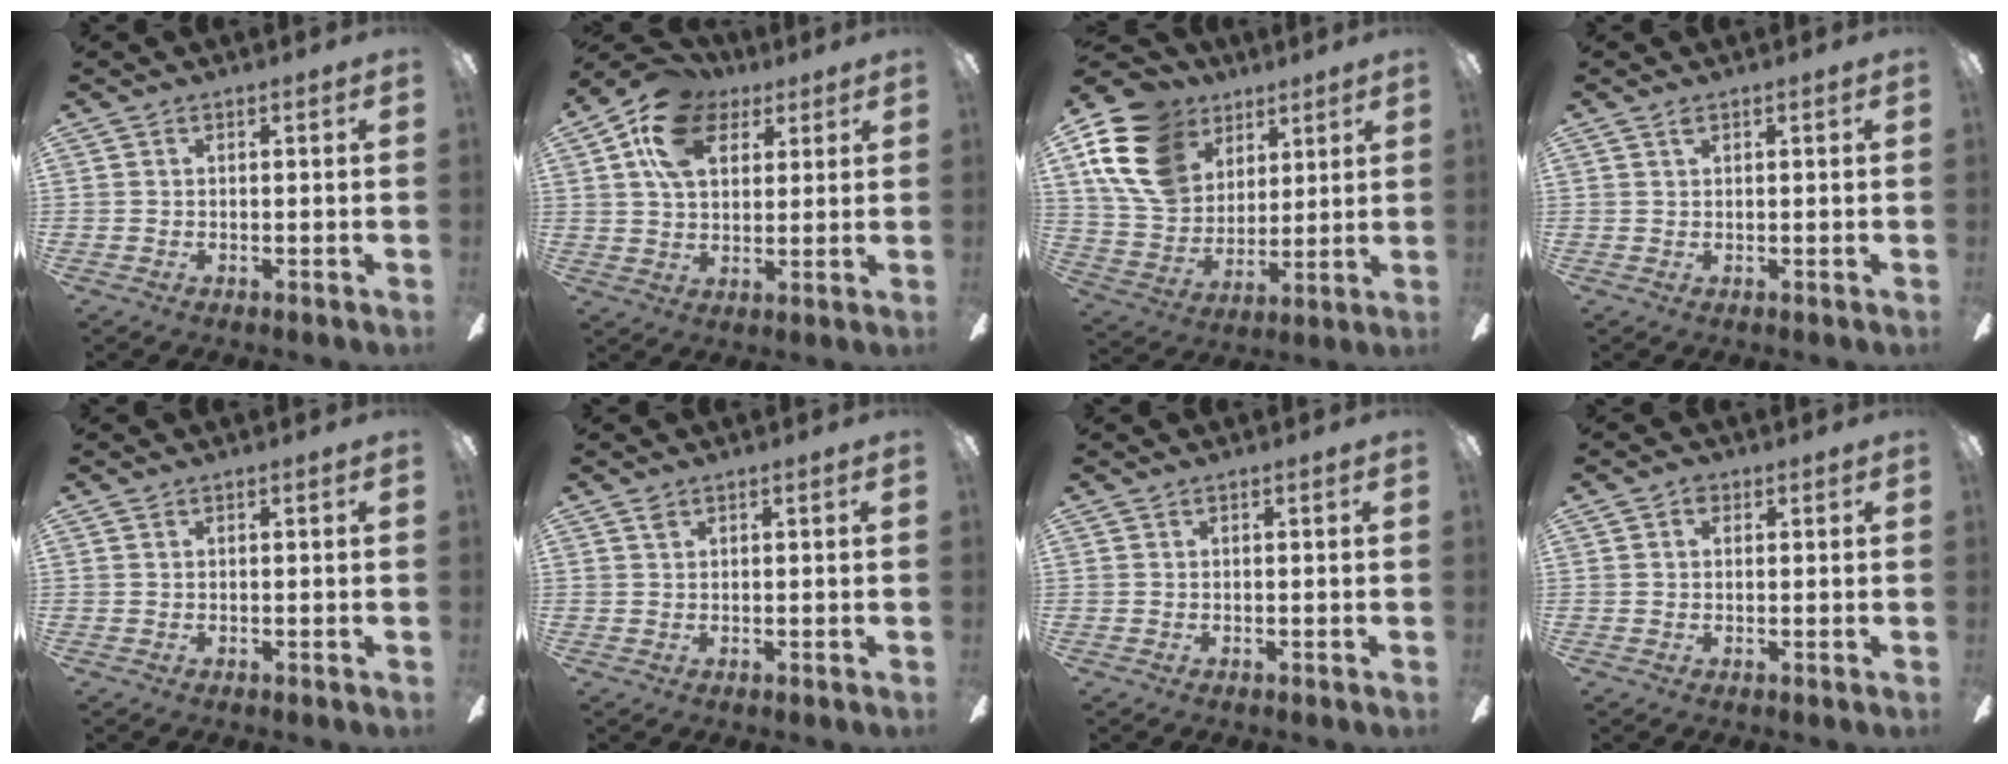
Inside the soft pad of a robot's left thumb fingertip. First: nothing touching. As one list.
[{"total": 13.9, "force": [6.4, 9.3, 8.1], "torque": [-0.136, 0.000, 0.118]}, {"total": 18.2, "force": [8.8, 13.2, 8.8], "torque": [-0.194, -0.026, 0.172]}, {"total": 0.9, "force": [0.5, 0.4, 0.6], "torque": [-0.015, 0.004, 0.007]}, {"total": 0.0}, {"total": 0.8, "force": [0.6, 0.4, 0.4], "torque": [-0.011, 0.001, 0.010]}, {"total": 0.0}, {"total": 1.7, "force": [0.5, 1.3, 1.0], "torque": [-0.012, 0.003, 0.007]}]